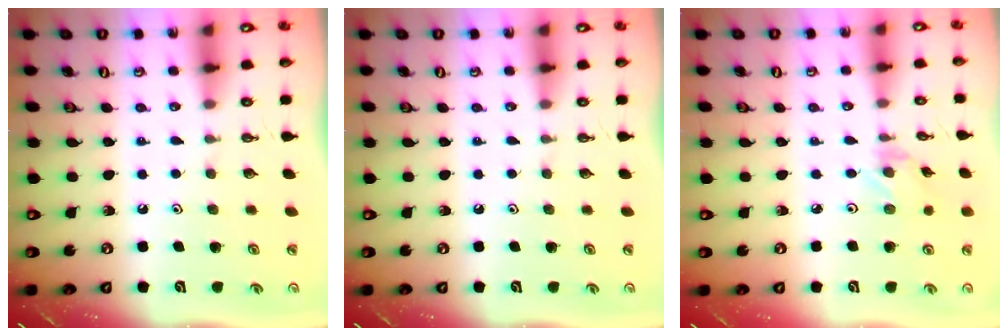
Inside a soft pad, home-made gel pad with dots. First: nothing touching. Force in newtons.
{"total": 0.0}
{"total": 0.6, "press": 0.6, "slide": 0.2}